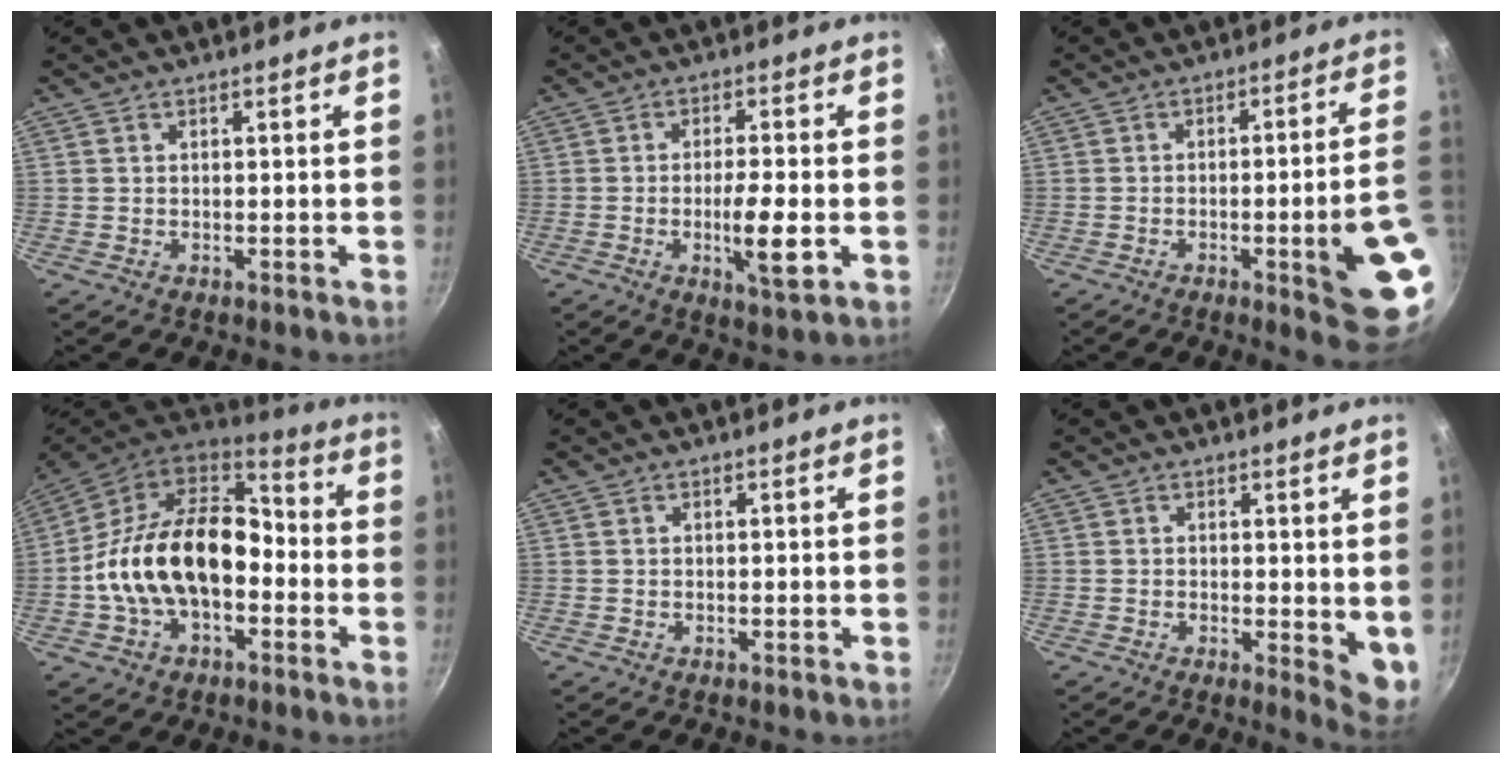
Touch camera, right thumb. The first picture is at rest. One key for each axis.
{"total": 8.0, "fx": -1.8, "fy": 1.6, "fz": 7.6, "tx": -0.128, "ty": 0.004, "tz": -0.029}
{"total": 14.2, "fx": -4.0, "fy": 2.3, "fz": 13.4, "tx": -0.150, "ty": 0.025, "tz": -0.048}
{"total": 21.8, "fx": -3.3, "fy": 14.2, "fz": 16.3, "tx": -0.263, "ty": 0.053, "tz": -0.068}
{"total": 0.0}
{"total": 5.2, "fx": 0.6, "fy": 2.2, "fz": 4.7, "tx": -0.057, "ty": -0.015, "tz": 0.008}